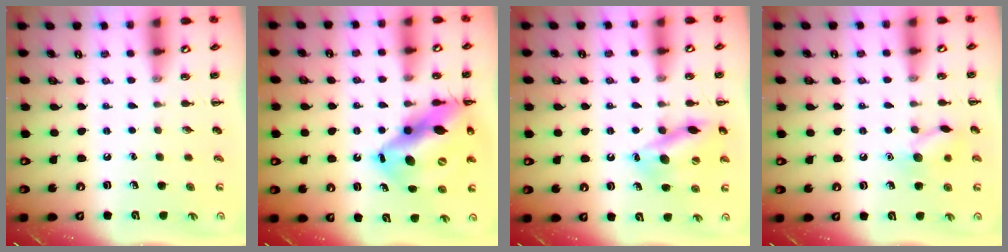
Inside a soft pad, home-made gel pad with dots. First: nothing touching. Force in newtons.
{"total": 19.4, "press": 18.7, "slide": 5.1}
{"total": 14.8, "press": 14.5, "slide": 2.7}
{"total": 9.9, "press": 9.9, "slide": 0.8}